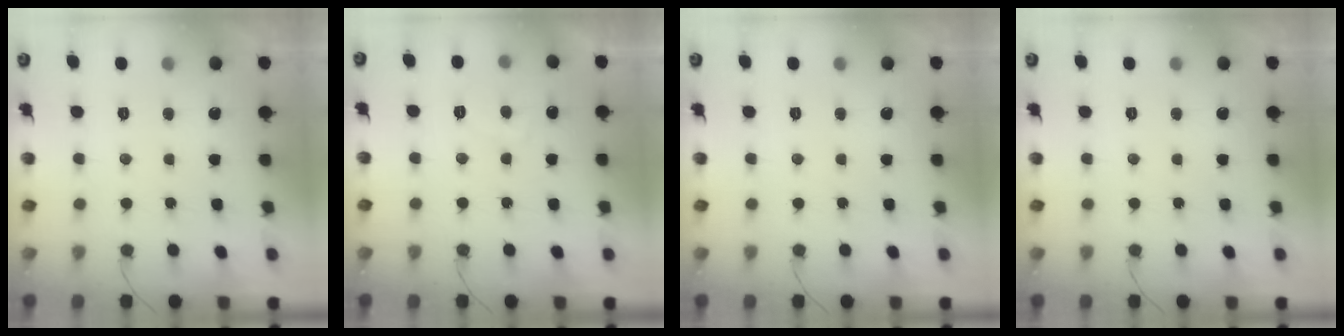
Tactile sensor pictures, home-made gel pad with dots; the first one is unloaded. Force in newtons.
{"total": 3.2, "press": 3.2, "slide": 0.3}
{"total": 0.0}
{"total": 0.0}